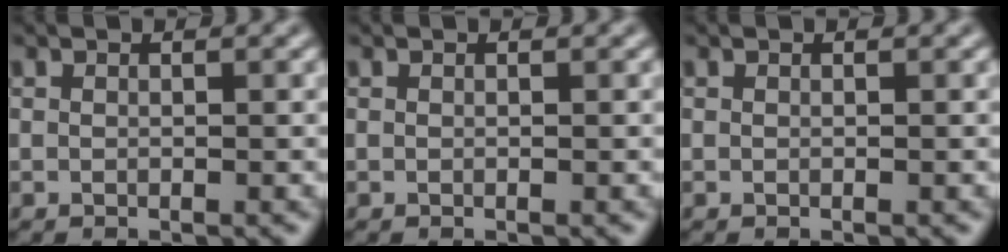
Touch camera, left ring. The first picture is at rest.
{"total": 0.0}
{"total": 0.0}